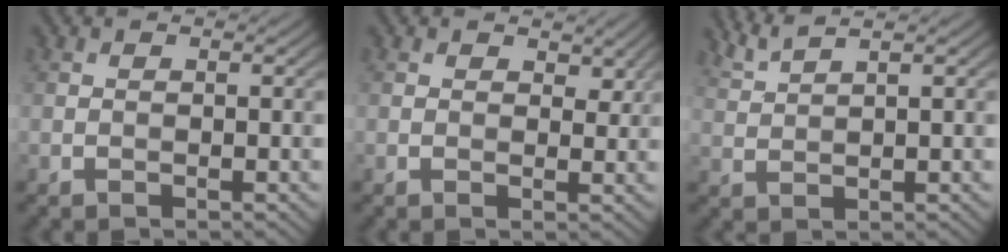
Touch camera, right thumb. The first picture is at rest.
{"total": 2.2, "force": [1.3, 1.3, 1.3], "torque": [-0.019, -0.005, 0.021]}
{"total": 3.5, "force": [2.7, 0.5, 2.2], "torque": [-0.037, 0.012, 0.058]}